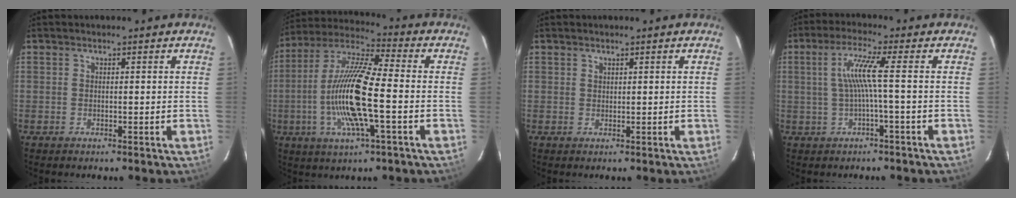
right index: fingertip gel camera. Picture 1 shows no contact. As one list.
[{"total": 16.3, "force": [-3.2, 2.6, 15.8], "torque": [-0.314, -0.005, -0.067]}, {"total": 0.6, "force": [0.5, 0.3, 0.0], "torque": [0.001, 0.000, 0.010]}, {"total": 5.6, "force": [-0.4, -1.0, 5.4], "torque": [-0.114, 0.000, 0.002]}]